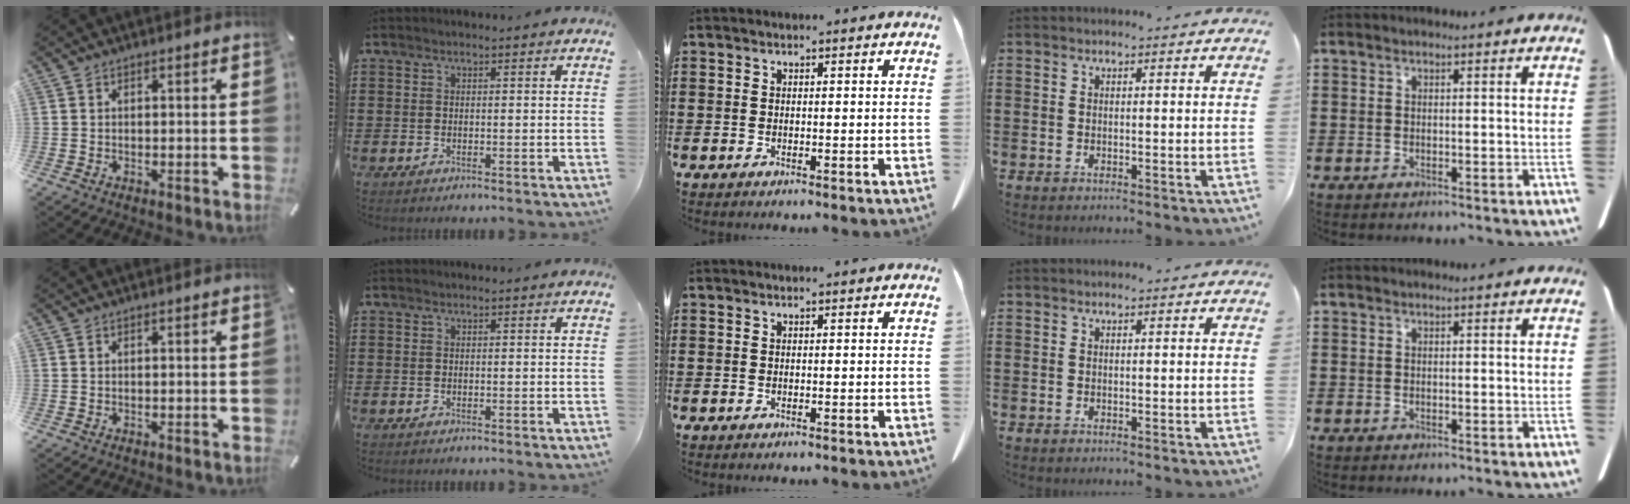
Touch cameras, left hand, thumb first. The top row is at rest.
{}